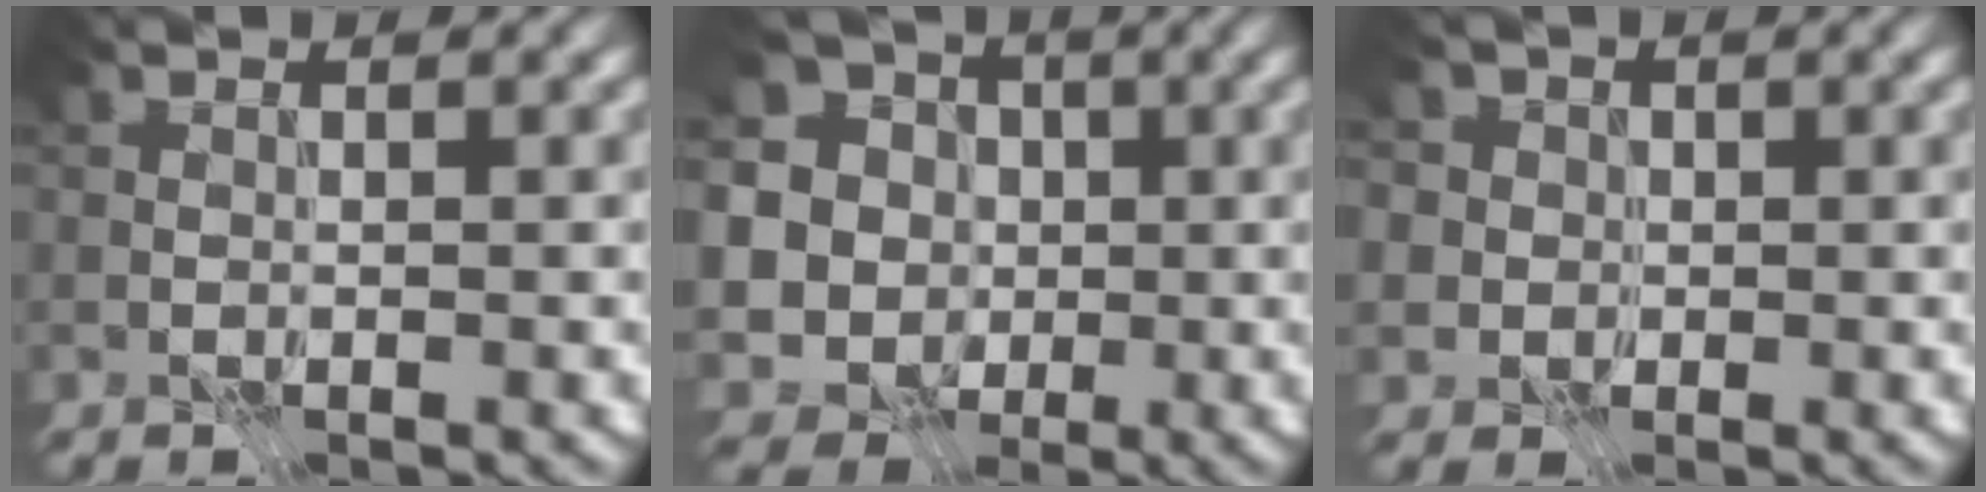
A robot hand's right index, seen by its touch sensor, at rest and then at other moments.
{"total": 9.7, "force": [1.0, 8.9, 3.6], "torque": [-0.104, 0.032, -0.010]}
{"total": 5.5, "force": [1.9, 4.8, 1.7], "torque": [-0.030, 0.025, 0.003]}